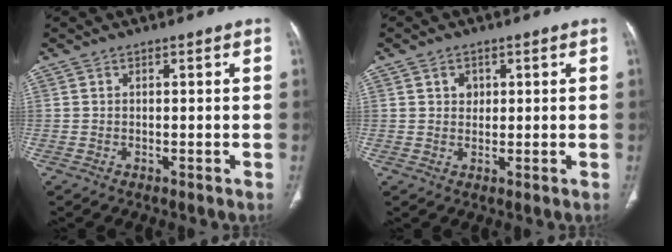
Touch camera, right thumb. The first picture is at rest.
{"total": 2.5, "force": [0.9, 2.0, 1.1], "torque": [-0.007, -0.003, 0.015]}